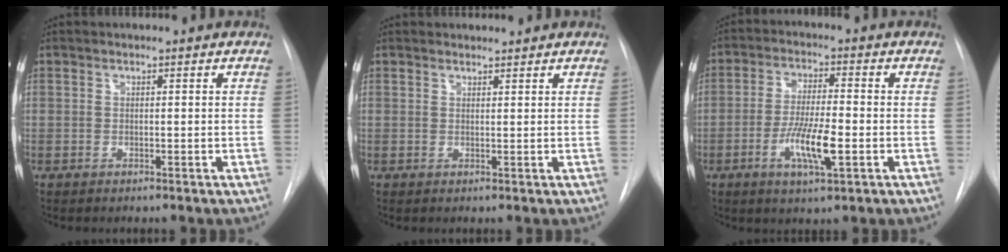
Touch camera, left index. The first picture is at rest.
{"total": 1.1, "force": [1.0, 0.2, -0.1], "torque": [-0.004, 0.002, 0.016]}
{"total": 8.1, "force": [-3.1, 1.3, 7.4], "torque": [-0.142, -0.013, -0.056]}